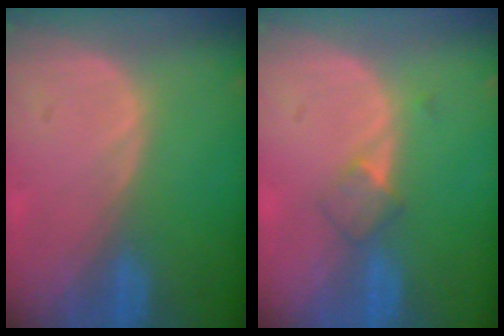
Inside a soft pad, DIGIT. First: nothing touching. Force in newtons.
{"total": 2.7, "press": 2.4, "slide": 1.1}